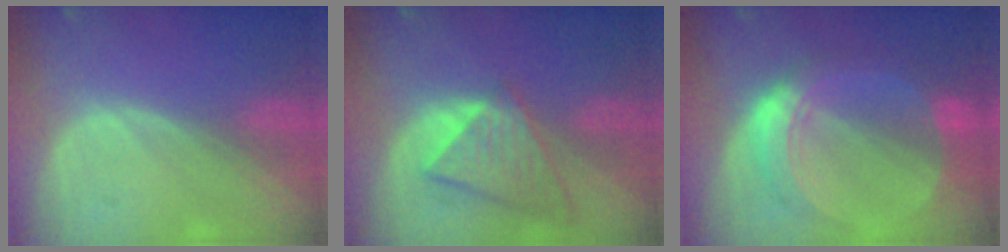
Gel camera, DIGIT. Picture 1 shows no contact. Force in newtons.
{"total": 7.8, "press": 7.0, "slide": 3.4}
{"total": 8.7, "press": 8.7, "slide": 0.6}